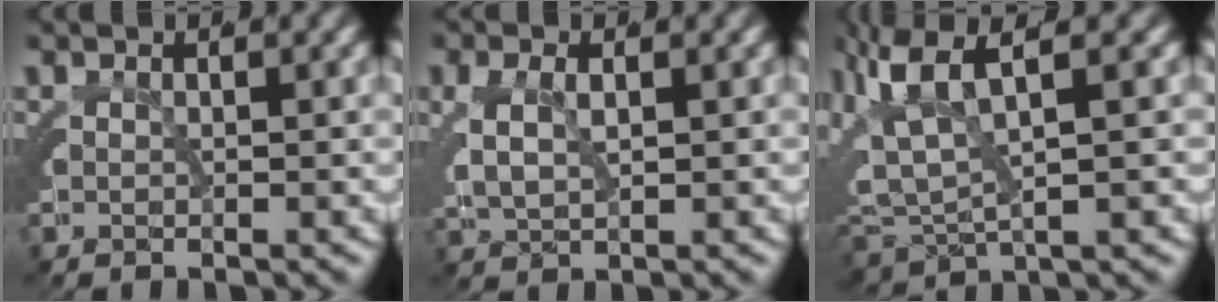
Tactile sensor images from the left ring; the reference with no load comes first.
{"total": 3.1, "force": [0.0, 2.6, 1.6], "torque": [-0.049, -0.011, 0.004]}
{"total": 7.4, "force": [1.3, 5.8, 4.5], "torque": [-0.124, -0.011, 0.022]}